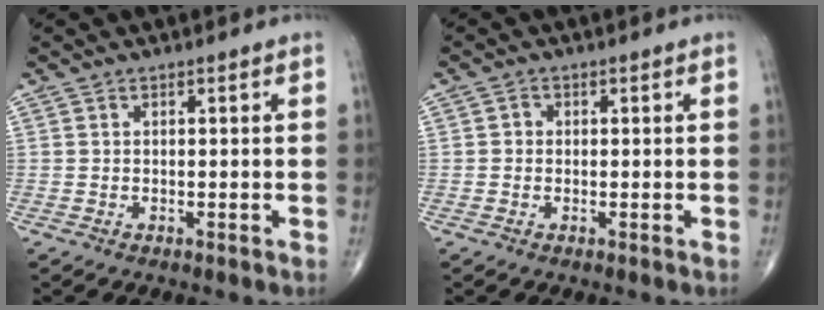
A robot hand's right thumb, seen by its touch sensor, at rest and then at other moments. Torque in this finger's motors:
{"motor_torque": [-0.36, 0.25, 0.33, 0.20, 0.02]}